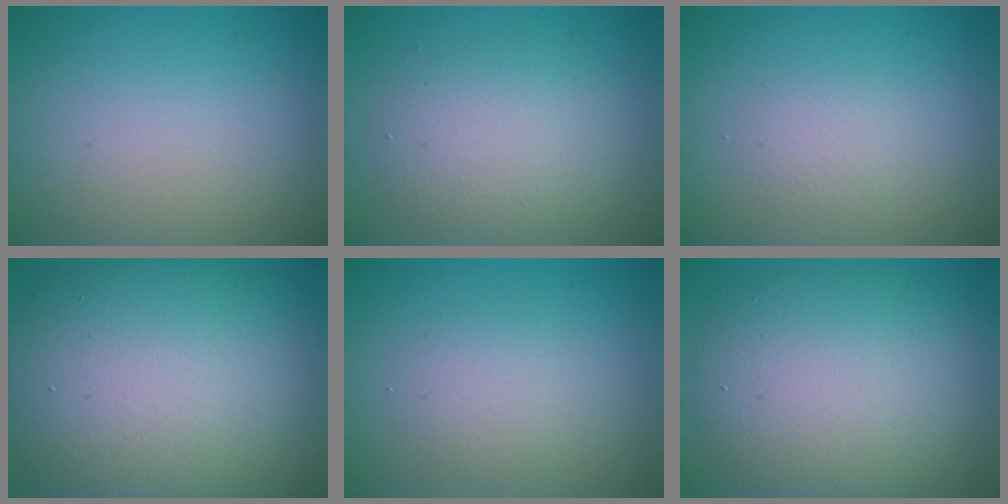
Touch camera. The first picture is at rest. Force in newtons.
{"total": 4.0, "press": 4.0, "slide": 0.2}
{"total": 1.3, "press": 1.3, "slide": 0.1}
{"total": 15.0, "press": 15.0, "slide": 0.4}
{"total": 2.4, "press": 2.4, "slide": 0.0}
{"total": 8.8, "press": 8.8, "slide": 0.5}